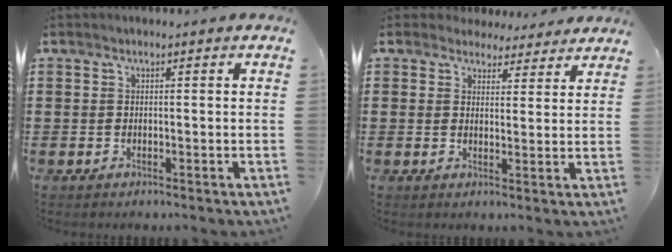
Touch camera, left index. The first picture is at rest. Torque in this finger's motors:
{"motor_torque": [2.14, 0.00, -0.01, -0.16]}